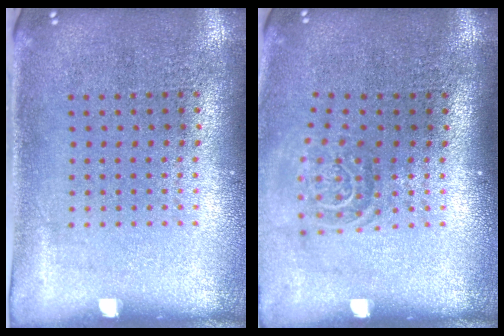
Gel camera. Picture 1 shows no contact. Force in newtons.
{"total": 1.5, "press": 1.1, "slide": 1.0}